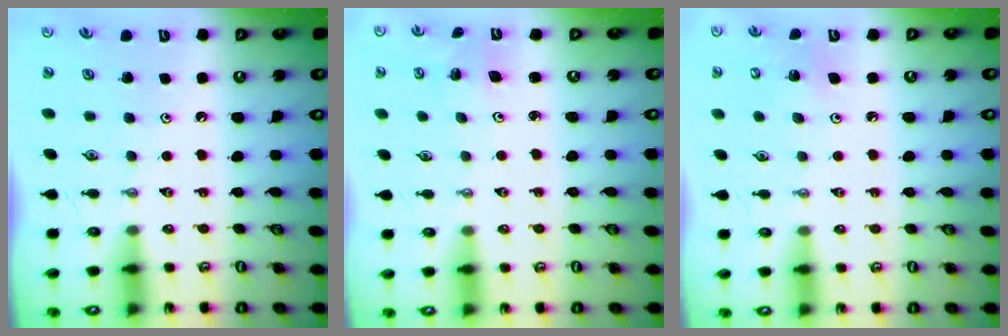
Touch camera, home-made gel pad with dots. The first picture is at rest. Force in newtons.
{"total": 1.9, "press": 1.9, "slide": 0.1}
{"total": 3.7, "press": 3.7, "slide": 0.4}